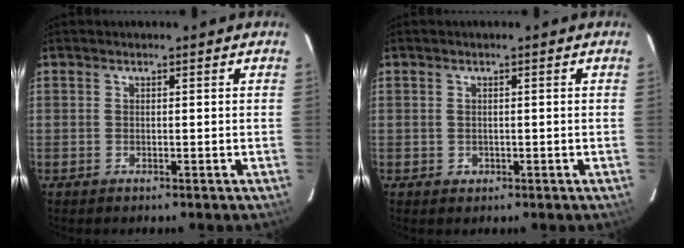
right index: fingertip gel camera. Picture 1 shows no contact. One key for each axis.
{"total": 1.2, "fx": -0.2, "fy": 1.2, "fz": 0.2, "tx": 0.001, "ty": 0.000, "tz": 0.000}